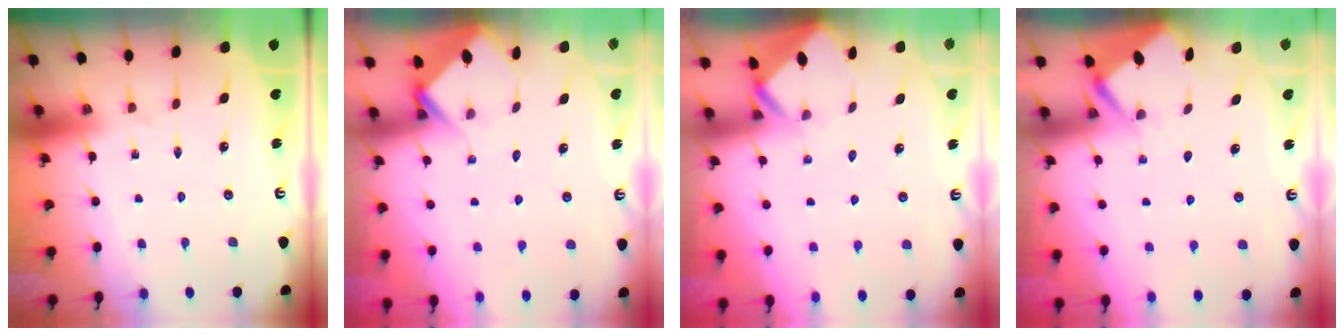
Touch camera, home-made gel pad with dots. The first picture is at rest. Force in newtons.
{"total": 3.8, "press": 3.8, "slide": 0.3}
{"total": 2.6, "press": 2.6, "slide": 0.1}
{"total": 2.7, "press": 2.7, "slide": 0.4}